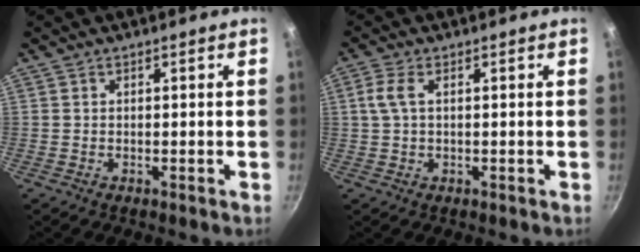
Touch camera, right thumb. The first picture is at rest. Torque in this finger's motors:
{"motor_torque": [-0.58, 0.38, -0.05, -0.01, 0.18]}